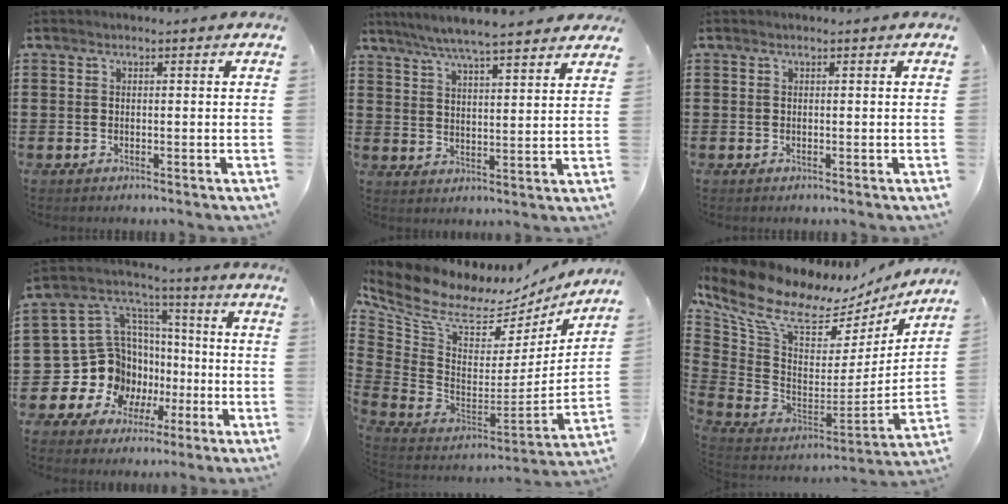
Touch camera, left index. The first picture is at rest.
{"total": 6.0, "force": [5.5, 0.1, 2.4], "torque": [-0.067, -0.022, 0.096]}
{"total": 0.0}
{"total": 14.1, "force": [-3.4, 13.1, 4.0], "torque": [-0.130, -0.023, -0.033]}
{"total": 8.3, "force": [5.8, 4.1, 4.3], "torque": [-0.134, -0.059, 0.092]}
{"total": 11.4, "force": [7.2, 5.0, 7.2], "torque": [-0.182, -0.052, 0.120]}